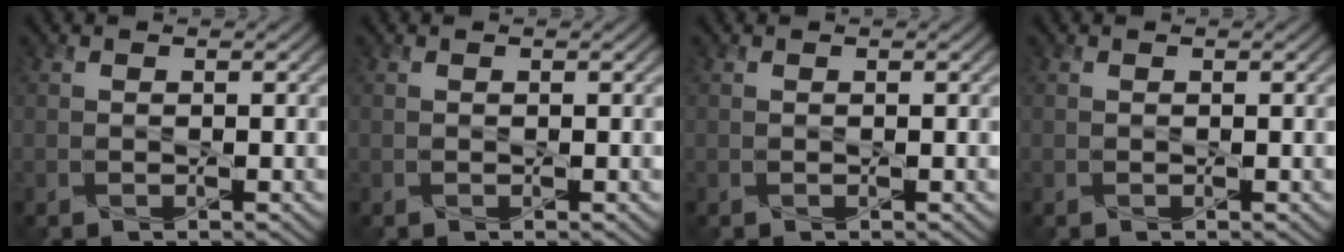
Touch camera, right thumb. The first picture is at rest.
{"total": 0.0}
{"total": 0.0}
{"total": 0.0}